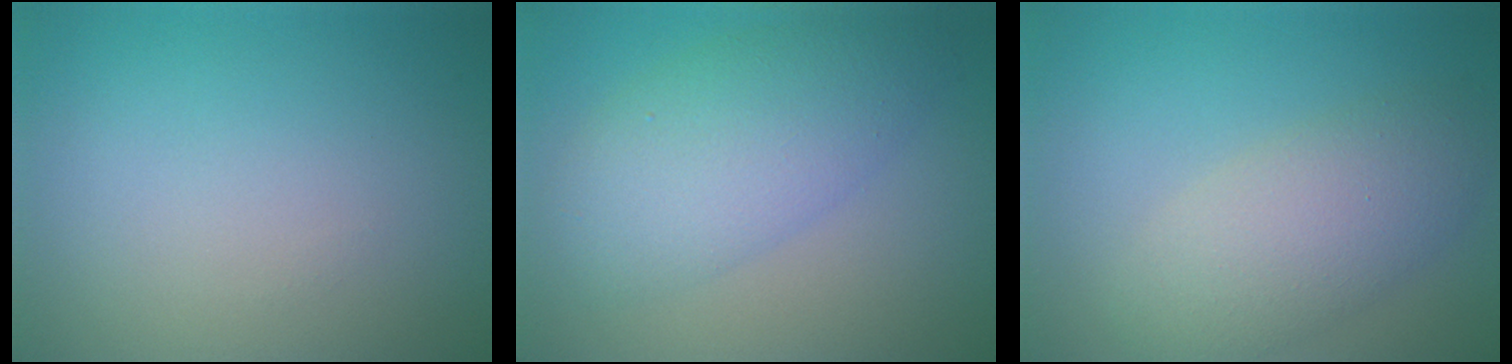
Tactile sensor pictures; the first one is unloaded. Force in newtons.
{"total": 6.0, "press": 6.0, "slide": 0.2}
{"total": 4.8, "press": 4.8, "slide": 0.1}